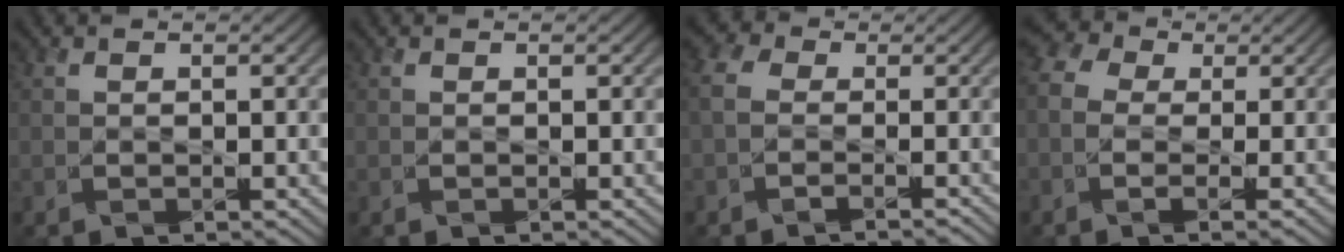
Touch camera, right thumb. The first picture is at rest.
{"total": 0.0}
{"total": 3.9, "force": [-1.3, 2.8, 2.4], "torque": [-0.061, 0.001, -0.038]}
{"total": 6.5, "force": [-1.0, 3.9, 5.1], "torque": [-0.129, 0.004, -0.025]}